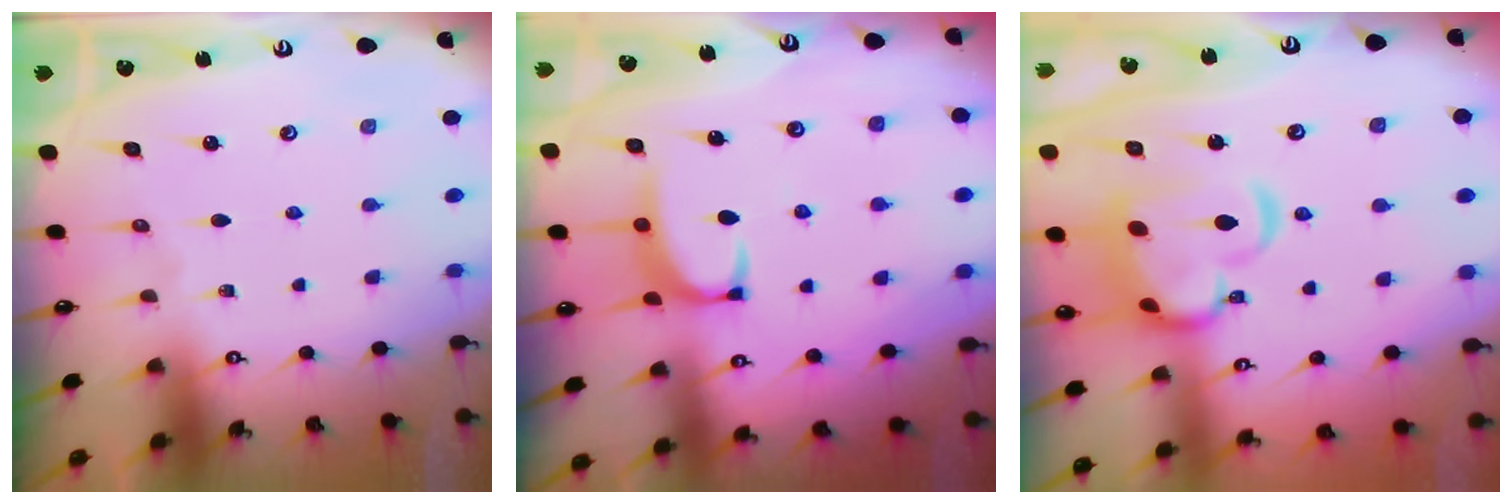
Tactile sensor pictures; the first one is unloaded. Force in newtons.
{"total": 2.1, "press": 2.1, "slide": 0.6}
{"total": 10.8, "press": 10.6, "slide": 2.0}